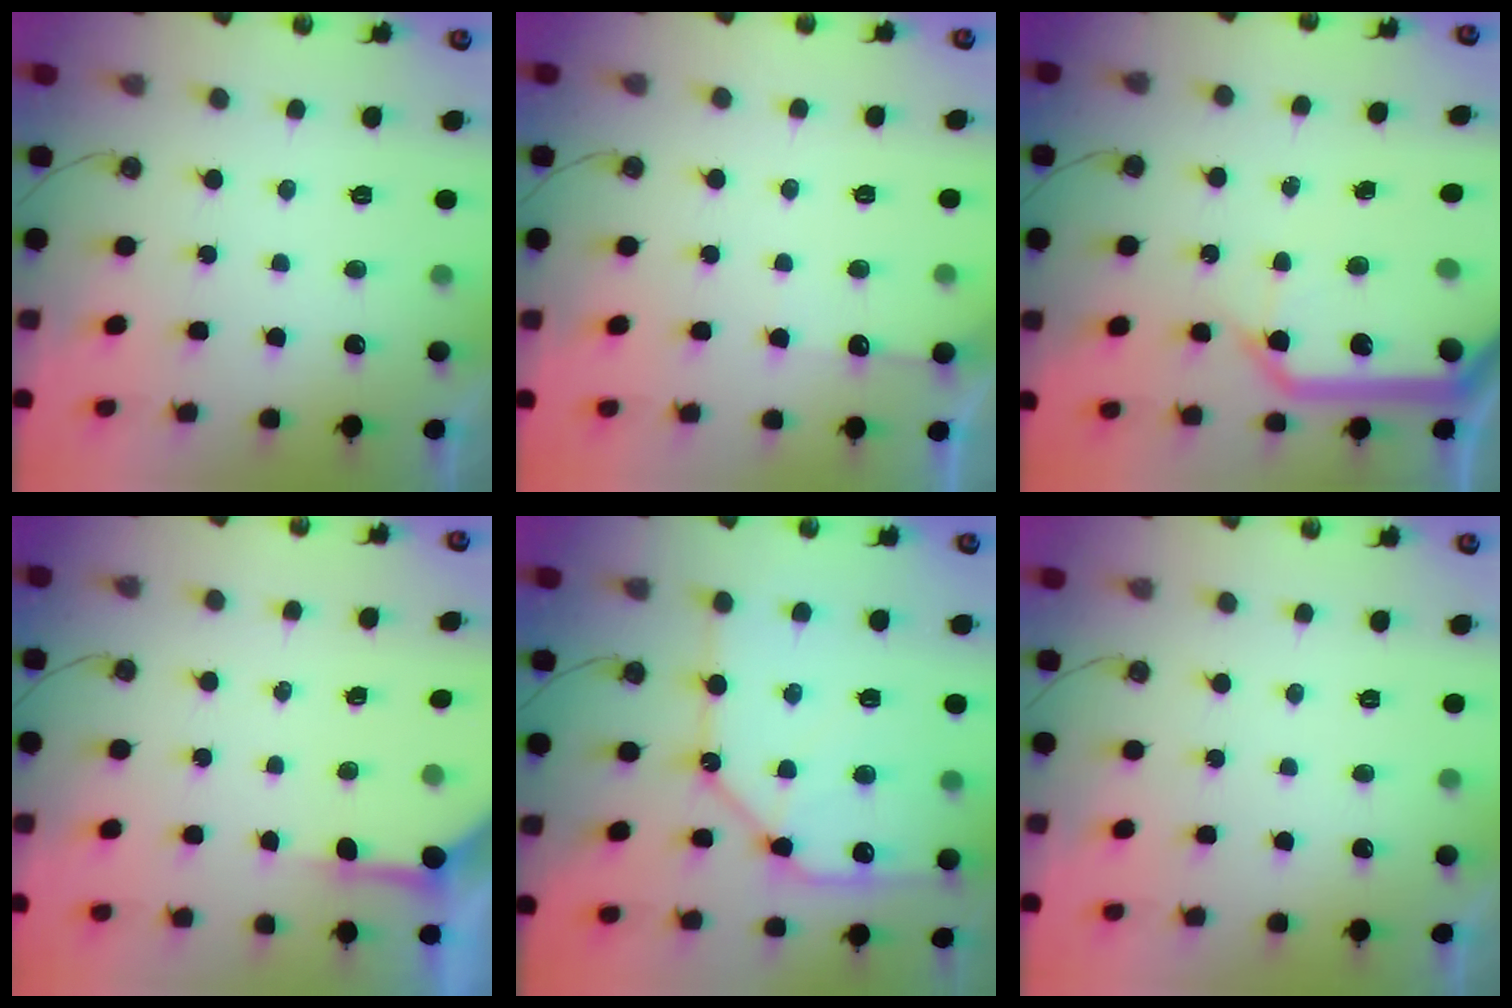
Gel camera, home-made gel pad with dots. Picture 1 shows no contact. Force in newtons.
{"total": 2.9, "press": 2.8, "slide": 0.4}
{"total": 21.5, "press": 21.3, "slide": 3.1}
{"total": 4.0, "press": 3.9, "slide": 0.5}
{"total": 16.6, "press": 16.5, "slide": 1.9}
{"total": 0.0}